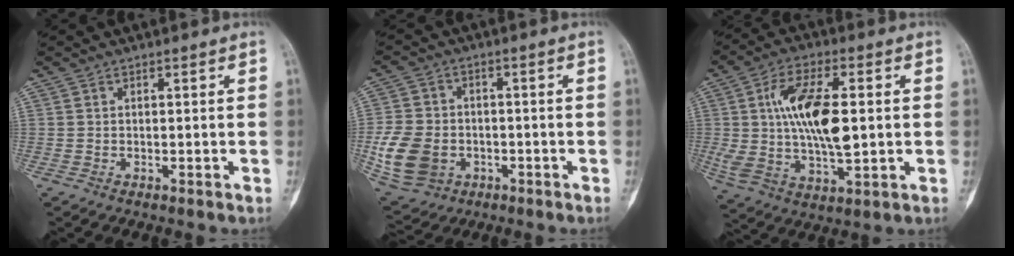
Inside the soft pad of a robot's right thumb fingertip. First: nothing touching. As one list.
[{"total": 12.4, "force": [-2.9, 9.8, 7.1], "torque": [-0.137, 0.008, -0.044]}, {"total": 16.4, "force": [1.8, 7.4, 14.5], "torque": [-0.278, -0.001, 0.036]}]